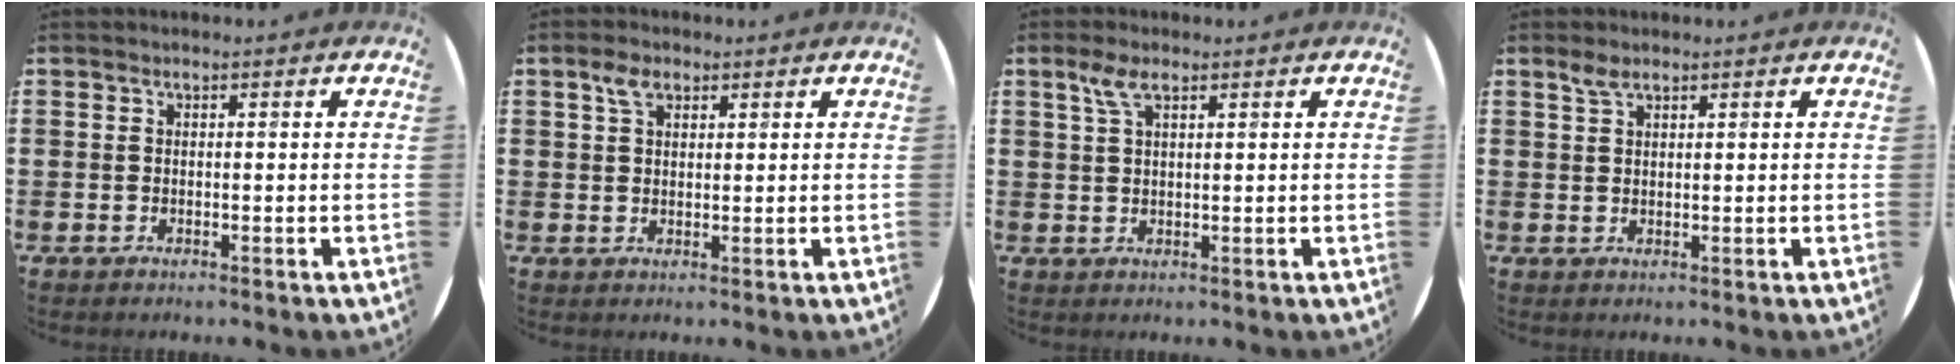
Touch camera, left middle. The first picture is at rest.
{"total": 3.0, "force": [1.9, 1.6, 1.8], "torque": [-0.032, 0.004, 0.033]}
{"total": 3.5, "force": [2.0, 1.1, 2.6], "torque": [-0.058, 0.007, 0.034]}
{"total": 1.7, "force": [1.2, 0.6, 1.0], "torque": [-0.022, 0.004, 0.022]}